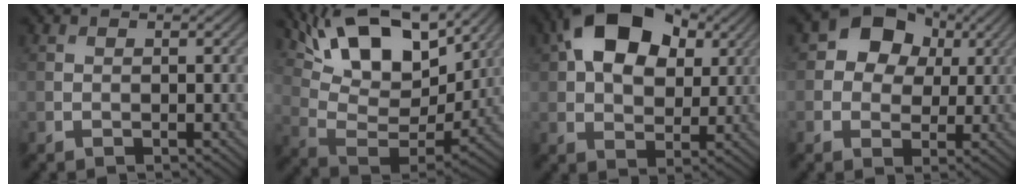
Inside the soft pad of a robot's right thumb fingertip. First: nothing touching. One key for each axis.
{"total": 16.0, "fx": 9.7, "fy": 6.9, "fz": 10.7, "tx": -0.213, "ty": 0.015, "tz": 0.156}
{"total": 14.4, "fx": 5.3, "fy": 8.9, "fz": 10.0, "tx": -0.189, "ty": 0.026, "tz": 0.079}
{"total": 7.7, "fx": 2.2, "fy": 6.2, "fz": 4.0, "tx": -0.078, "ty": 0.007, "tz": 0.015}